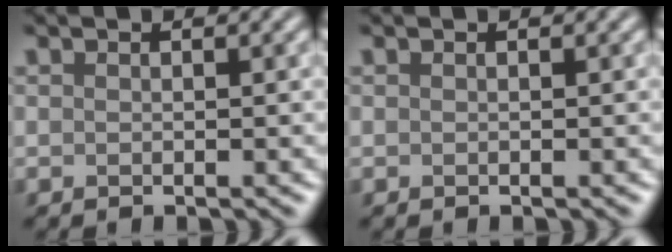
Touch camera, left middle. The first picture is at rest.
{"total": 0.0}